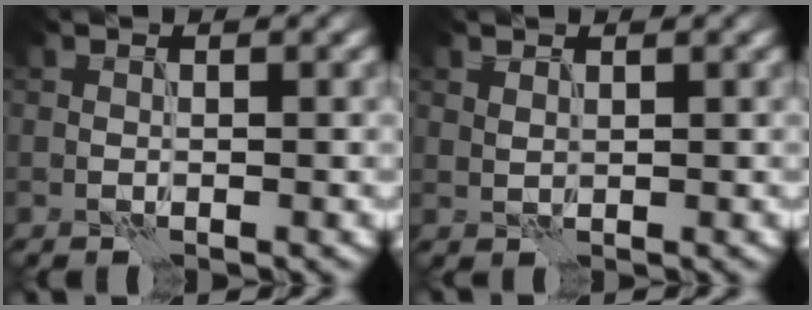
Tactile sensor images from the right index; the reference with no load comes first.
{"total": 0.6, "force": [0.6, 0.2, 0.1], "torque": [-0.008, -0.003, 0.015]}